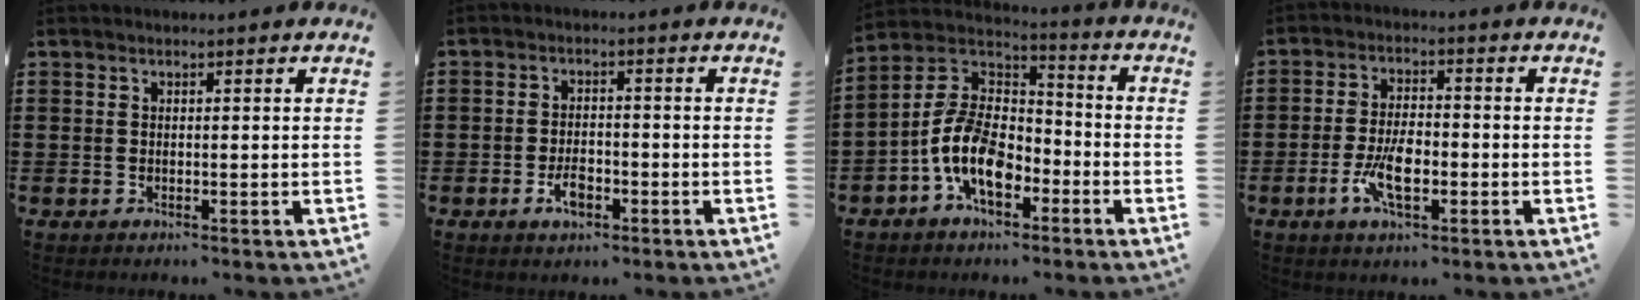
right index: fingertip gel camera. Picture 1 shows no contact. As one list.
[{"total": 3.5, "force": [-1.6, 1.8, 2.5], "torque": [-0.053, -0.002, -0.030]}, {"total": 10.5, "force": [-4.3, 5.7, 7.7], "torque": [-0.188, -0.011, -0.089]}, {"total": 6.8, "force": [-2.2, 2.8, 5.8], "torque": [-0.131, -0.006, -0.045]}]